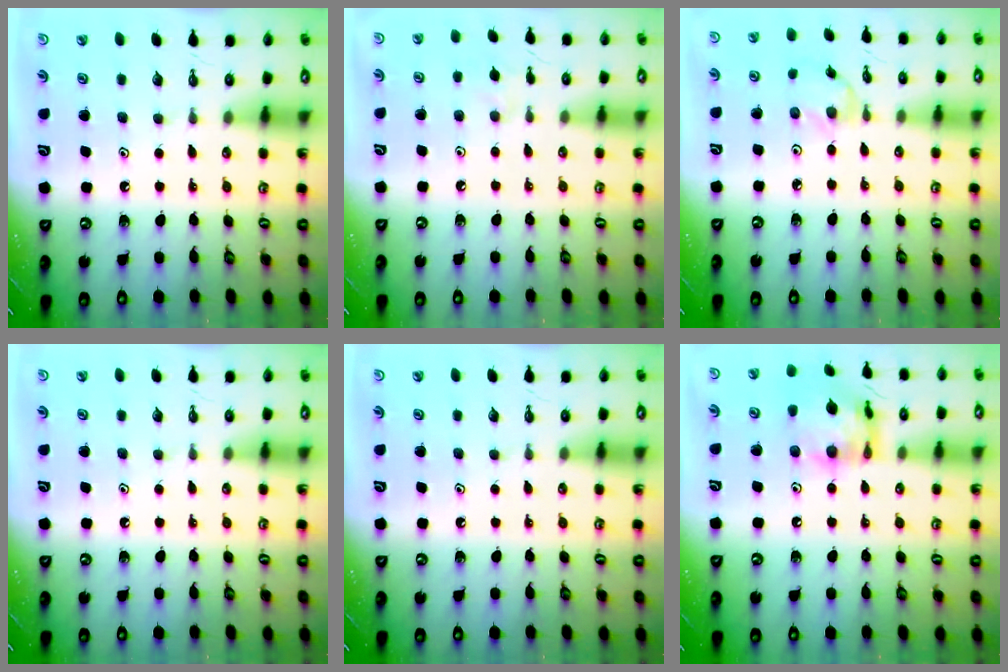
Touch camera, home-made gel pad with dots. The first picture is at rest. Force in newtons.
{"total": 4.3, "press": 4.2, "slide": 0.8}
{"total": 2.0, "press": 2.0, "slide": 0.3}
{"total": 0.0}
{"total": 0.0}
{"total": 14.6, "press": 14.5, "slide": 1.2}